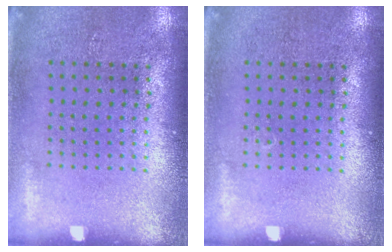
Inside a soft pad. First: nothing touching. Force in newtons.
{"total": 0.0}